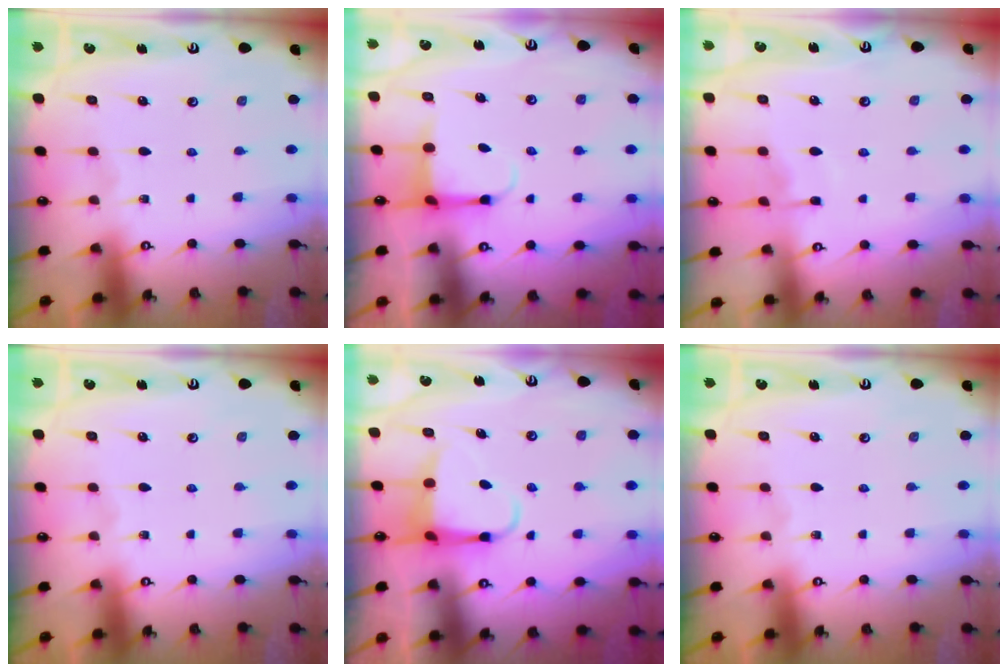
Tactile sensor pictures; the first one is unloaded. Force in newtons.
{"total": 3.8, "press": 3.6, "slide": 1.2}
{"total": 4.4, "press": 4.3, "slide": 0.6}
{"total": 0.0}
{"total": 4.8, "press": 4.8, "slide": 0.7}
{"total": 0.0}